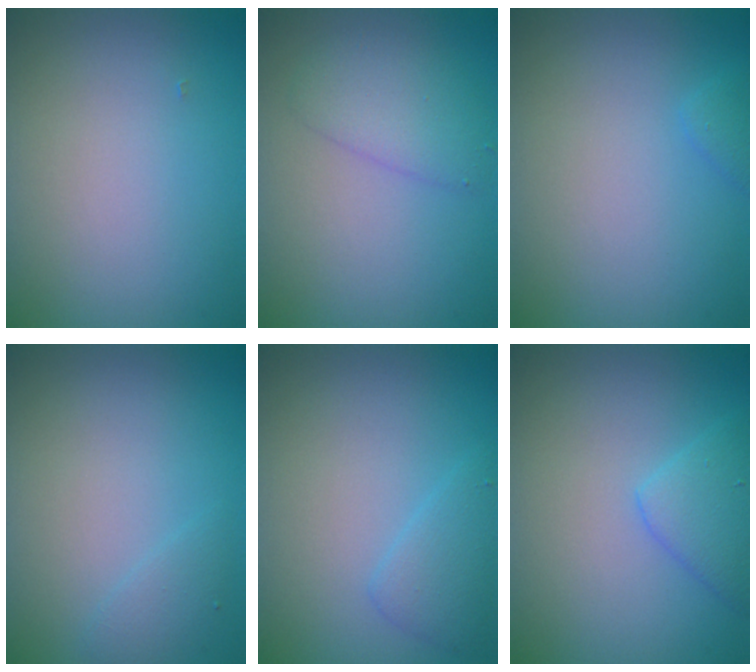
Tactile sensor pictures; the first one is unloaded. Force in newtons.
{"total": 2.8, "press": 2.8, "slide": 0.1}
{"total": 1.6, "press": 1.6, "slide": 0.2}
{"total": 1.2, "press": 1.2, "slide": 0.1}
{"total": 2.1, "press": 2.1, "slide": 0.0}
{"total": 2.8, "press": 2.8, "slide": 0.2}